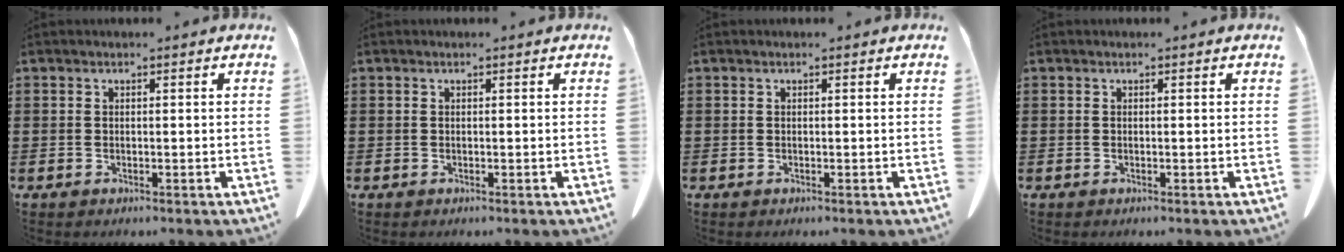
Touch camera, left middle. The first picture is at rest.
{"total": 0.0}
{"total": 0.0}
{"total": 0.0}